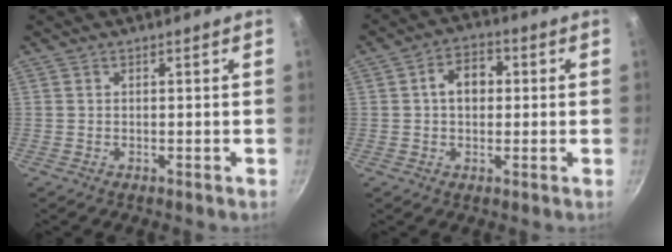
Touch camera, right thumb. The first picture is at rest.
{"total": 6.7, "force": [0.8, 4.9, 4.6], "torque": [-0.041, 0.016, 0.004]}